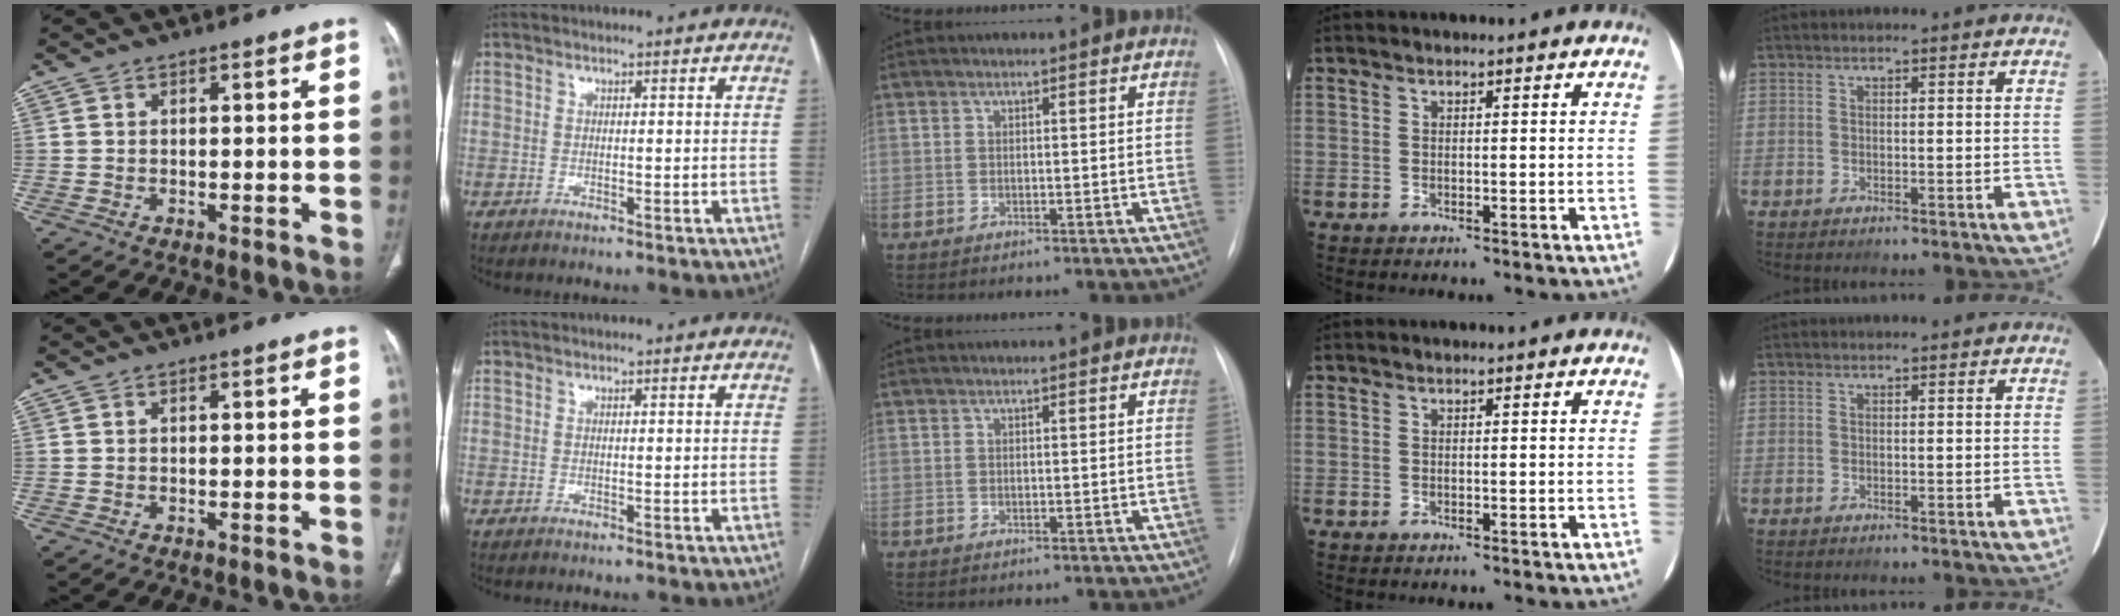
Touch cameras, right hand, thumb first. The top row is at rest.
{}